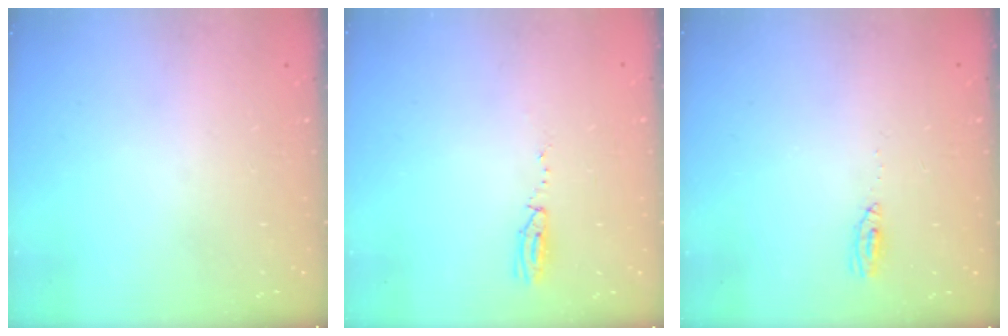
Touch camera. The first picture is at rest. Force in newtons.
{"total": 3.7, "press": 2.9, "slide": 2.2}
{"total": 3.7, "press": 3.3, "slide": 1.7}